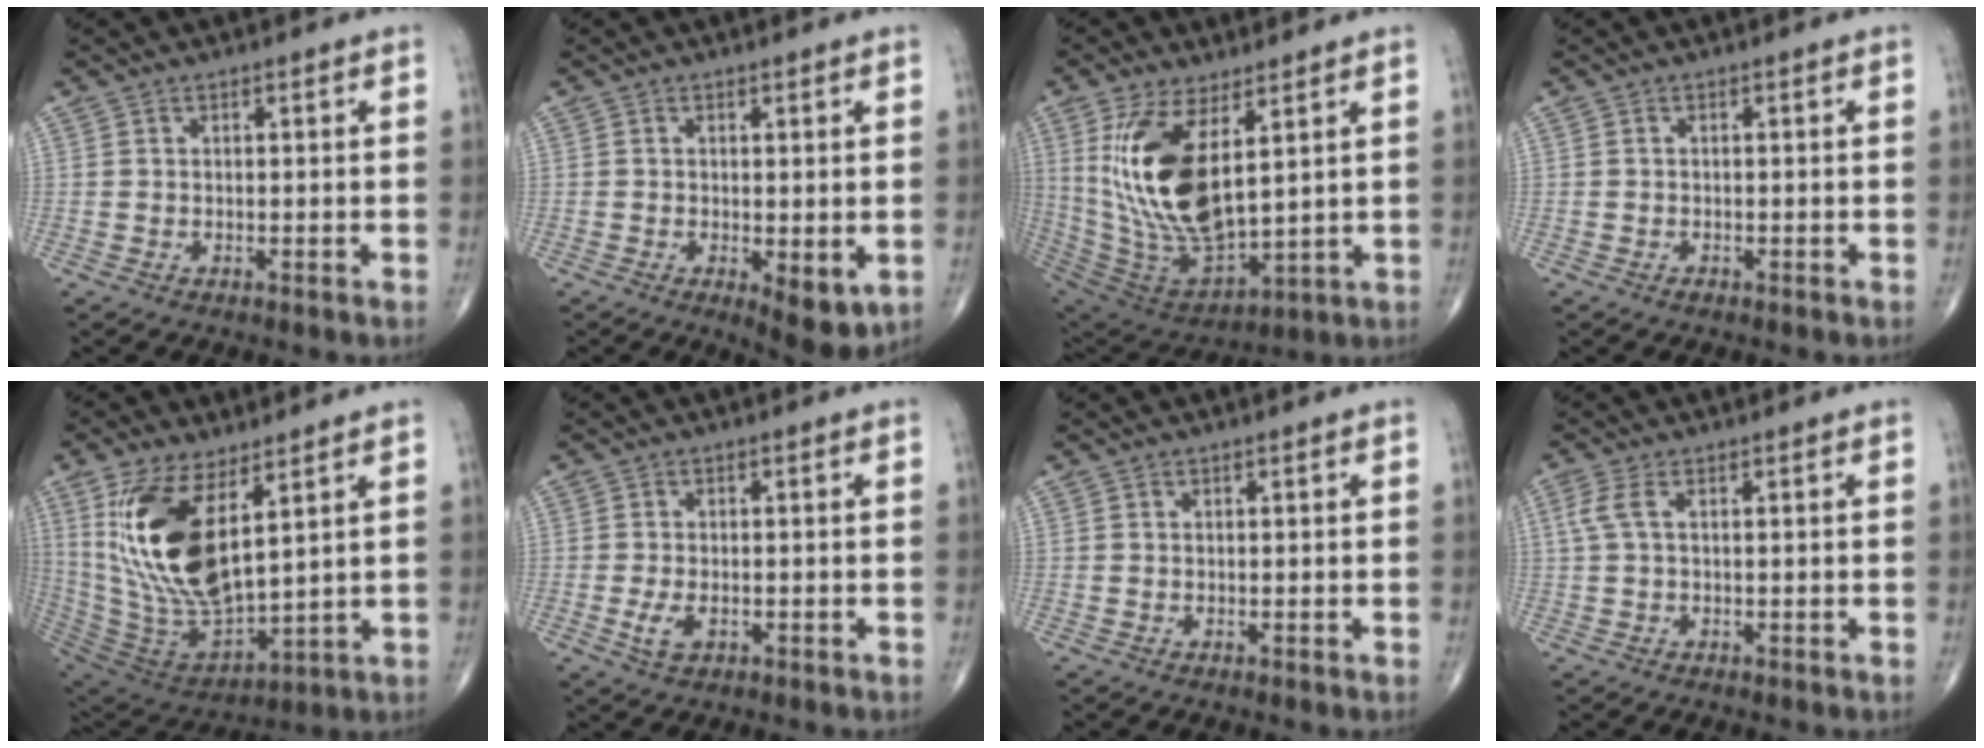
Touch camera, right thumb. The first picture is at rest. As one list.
[{"total": 6.1, "force": [-1.3, 2.4, 5.4], "torque": [-0.072, -0.018, -0.012]}, {"total": 19.0, "force": [5.7, 8.4, 16.1], "torque": [-0.316, -0.032, 0.130]}, {"total": 0.5, "force": [-0.4, 0.3, 0.3], "torque": [-0.003, 0.000, -0.008]}, {"total": 19.8, "force": [7.1, 8.6, 16.3], "torque": [-0.321, -0.037, 0.155]}, {"total": 3.4, "force": [-1.0, 1.8, 2.6], "torque": [-0.056, -0.002, -0.015]}, {"total": 0.0}, {"total": 2.6, "force": [0.6, 0.8, 2.4], "torque": [-0.076, 0.012, 0.015]}]